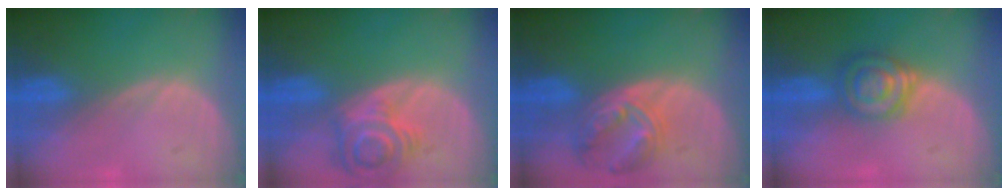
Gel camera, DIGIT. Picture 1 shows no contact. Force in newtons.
{"total": 7.1, "press": 6.5, "slide": 2.9}
{"total": 8.1, "press": 7.1, "slide": 3.9}
{"total": 6.5, "press": 5.8, "slide": 3.0}